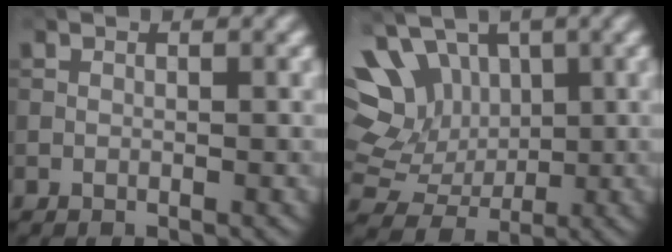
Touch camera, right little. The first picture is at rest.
{"total": 10.0, "force": [2.8, 8.3, 4.8], "torque": [-0.111, 0.028, 0.028]}